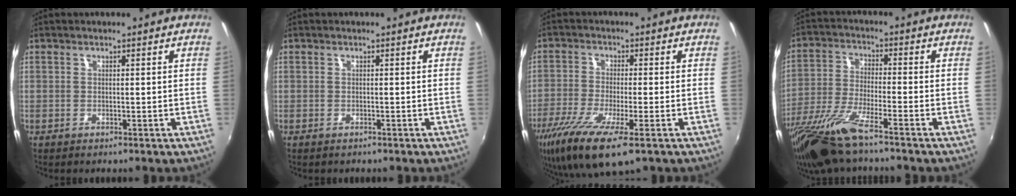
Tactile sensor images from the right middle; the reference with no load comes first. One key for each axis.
{"total": 0.0}
{"total": 12.6, "fx": -7.3, "fy": 2.5, "fz": 10.0, "tx": -0.214, "ty": -0.047, "tz": -0.134}
{"total": 14.3, "fx": -10.7, "fy": 1.7, "fz": 9.3, "tx": -0.198, "ty": -0.043, "tz": -0.206}